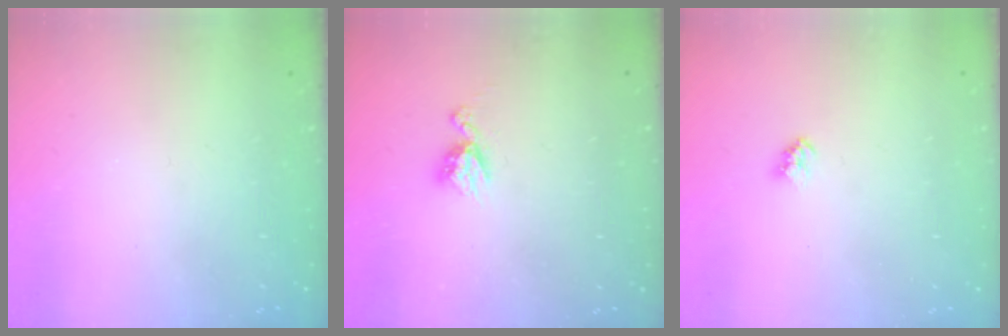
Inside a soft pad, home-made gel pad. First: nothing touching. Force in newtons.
{"total": 5.0, "press": 4.9, "slide": 0.6}
{"total": 2.4, "press": 2.4, "slide": 0.2}